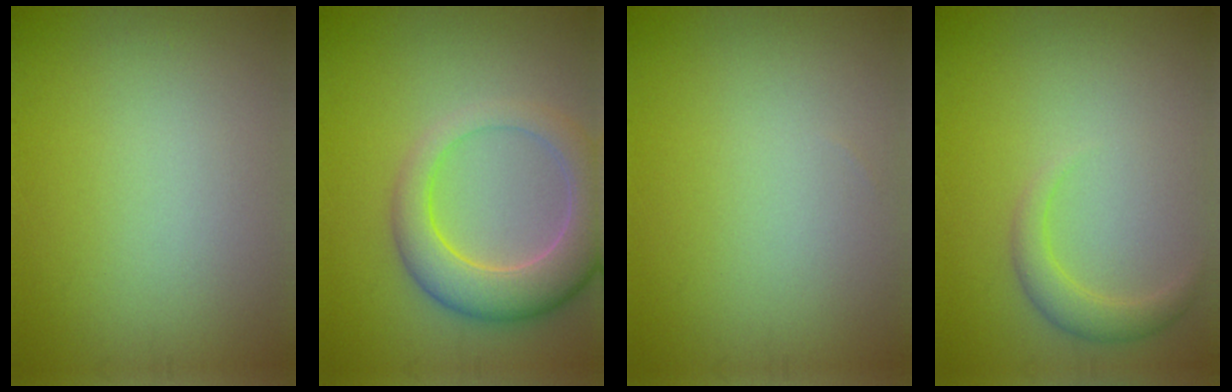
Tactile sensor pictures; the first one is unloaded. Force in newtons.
{"total": 6.3, "press": 6.3, "slide": 0.6}
{"total": 0.0}
{"total": 2.1, "press": 2.1, "slide": 0.1}